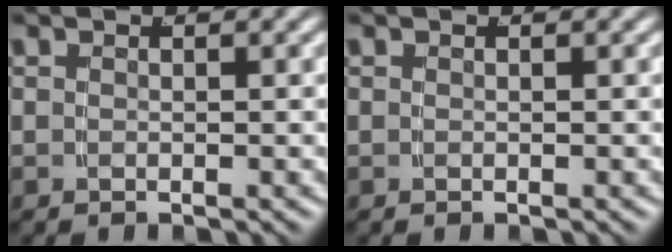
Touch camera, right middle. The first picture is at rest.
{"total": 0.0}